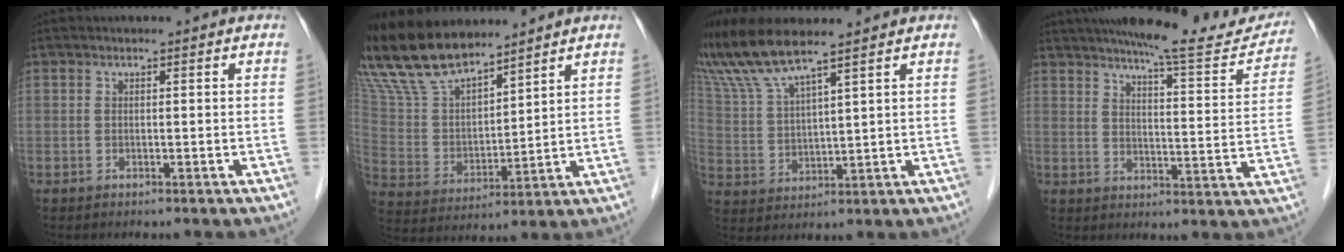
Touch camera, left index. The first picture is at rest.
{"total": 15.8, "force": [13.9, 3.5, 6.7], "torque": [-0.150, 0.015, 0.280]}
{"total": 9.2, "force": [7.8, -0.4, 4.9], "torque": [-0.114, 0.006, 0.158]}
{"total": 17.5, "force": [15.7, 2.2, 7.5], "torque": [-0.098, -0.020, 0.200]}